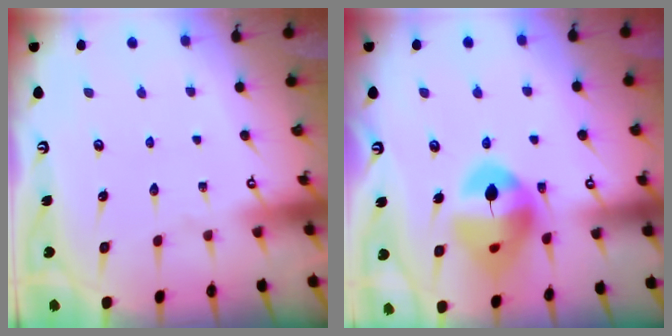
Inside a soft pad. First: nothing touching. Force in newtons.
{"total": 15.1, "press": 14.9, "slide": 2.2}